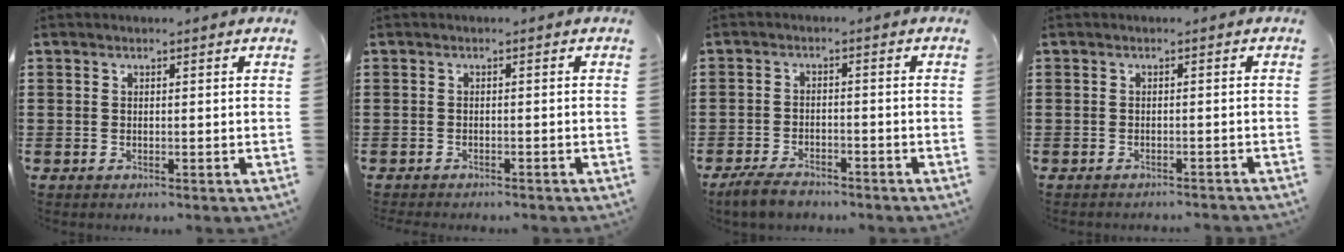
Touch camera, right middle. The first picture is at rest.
{"total": 0.8, "force": [-0.8, 0.0, 0.0], "torque": [-0.002, 0.000, -0.017]}
{"total": 3.4, "force": [-2.9, 1.0, 1.4], "torque": [-0.037, 0.002, -0.061]}
{"total": 1.0, "force": [-0.9, -0.1, 0.1], "torque": [-0.004, 0.000, -0.019]}